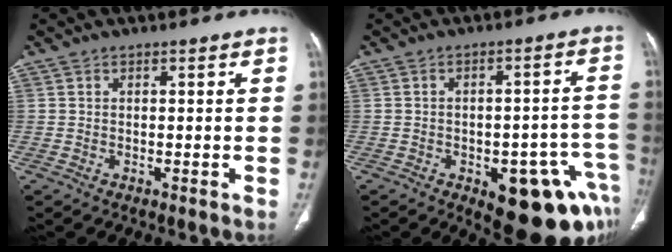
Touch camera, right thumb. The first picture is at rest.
{"total": 17.1, "force": [-8.0, 7.7, 13.1], "torque": [-0.092, 0.050, -0.085]}